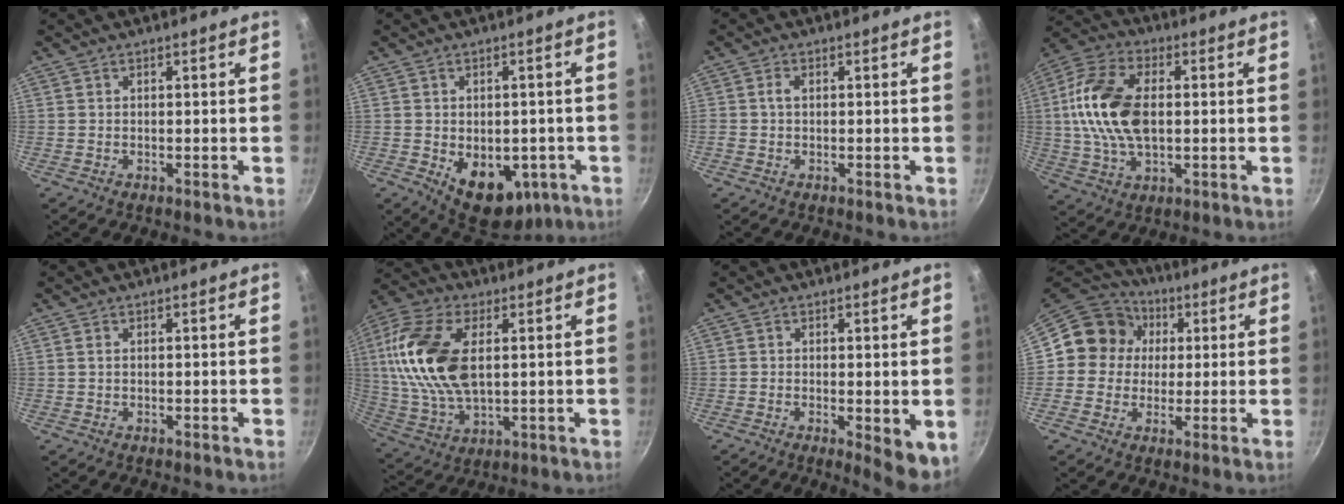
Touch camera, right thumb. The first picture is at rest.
{"total": 12.8, "force": [-3.7, 8.3, 9.0], "torque": [-0.082, -0.008, -0.031]}
{"total": 1.6, "force": [0.1, 1.1, 1.1], "torque": [-0.019, 0.005, 0.001]}
{"total": 16.4, "force": [1.0, 9.8, 13.2], "torque": [-0.246, 0.016, 0.008]}
{"total": 0.6, "force": [0.1, 0.4, 0.4], "torque": [-0.009, 0.000, 0.002]}
{"total": 19.4, "force": [3.7, 10.9, 15.7], "torque": [-0.305, -0.001, 0.069]}
{"total": 6.1, "force": [-0.8, 2.2, 5.6], "torque": [-0.064, -0.009, -0.007]}
{"total": 12.2, "force": [2.2, 11.2, 4.2], "torque": [-0.043, 0.022, 0.017]}